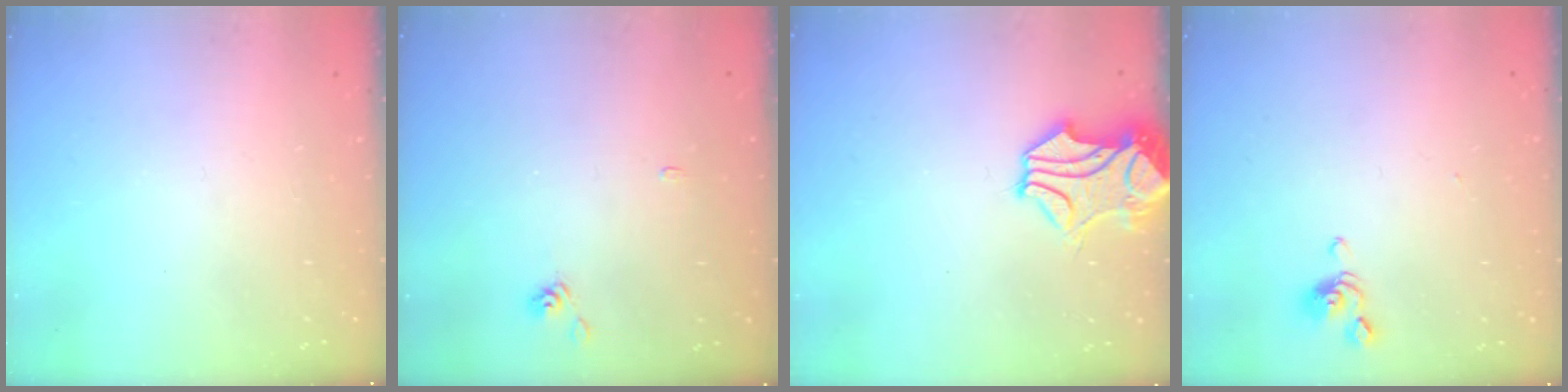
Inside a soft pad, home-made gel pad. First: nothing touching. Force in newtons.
{"total": 4.0, "press": 3.9, "slide": 0.4}
{"total": 2.4, "press": 2.1, "slide": 1.2}
{"total": 0.7, "press": 0.6, "slide": 0.5}